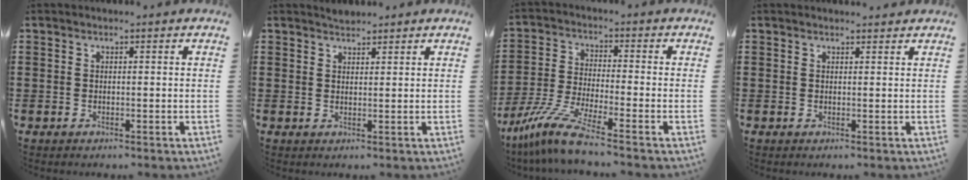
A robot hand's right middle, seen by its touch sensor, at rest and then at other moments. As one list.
[{"total": 1.5, "force": [1.4, 0.4, 0.0], "torque": [-0.004, 0.004, 0.027]}, {"total": 8.2, "force": [-6.5, 0.4, 5.0], "torque": [-0.119, -0.013, -0.132]}, {"total": 0.7, "force": [0.7, 0.2, 0.1], "torque": [0.004, -0.003, 0.011]}]